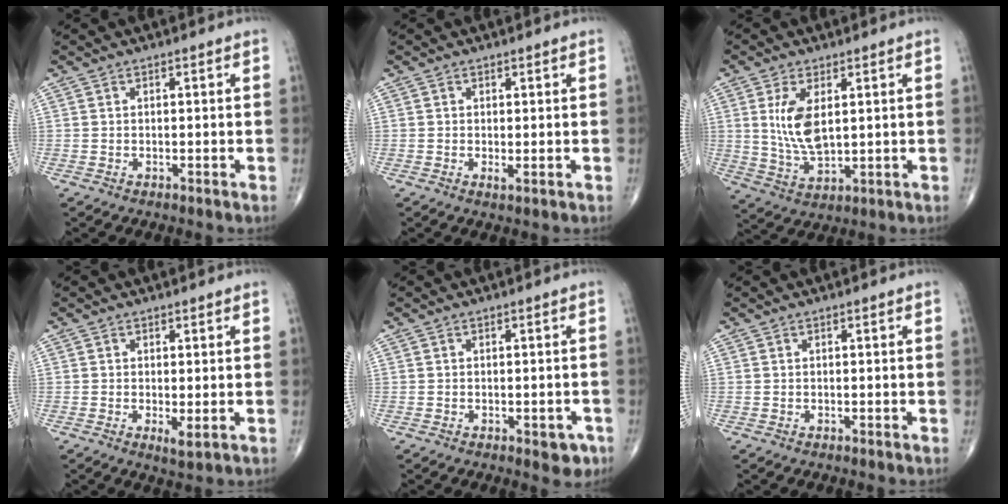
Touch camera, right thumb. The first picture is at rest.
{"total": 1.0, "force": [0.0, 0.4, 1.0], "torque": [-0.020, -0.005, -0.001]}
{"total": 8.7, "force": [2.0, 4.2, 7.4], "torque": [-0.141, -0.019, 0.048]}
{"total": 2.3, "force": [-0.3, 0.7, 2.1], "torque": [-0.038, -0.009, -0.005]}
{"total": 3.5, "force": [-1.6, 1.9, 2.4], "torque": [-0.008, 0.003, -0.018]}
{"total": 0.0}